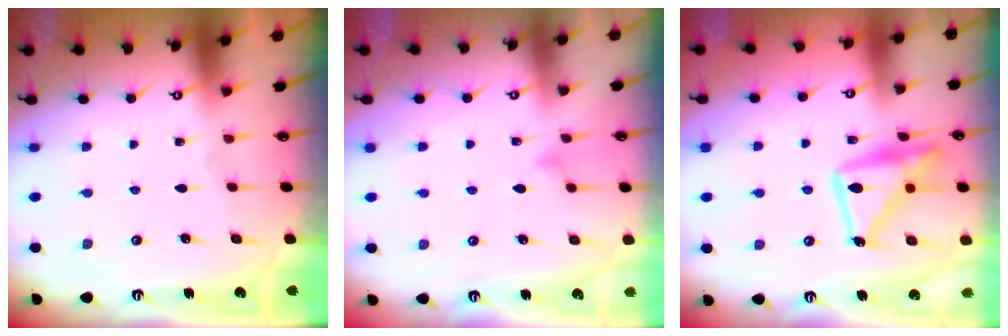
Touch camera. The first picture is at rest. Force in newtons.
{"total": 8.3, "press": 8.3, "slide": 0.7}
{"total": 17.7, "press": 17.6, "slide": 1.1}